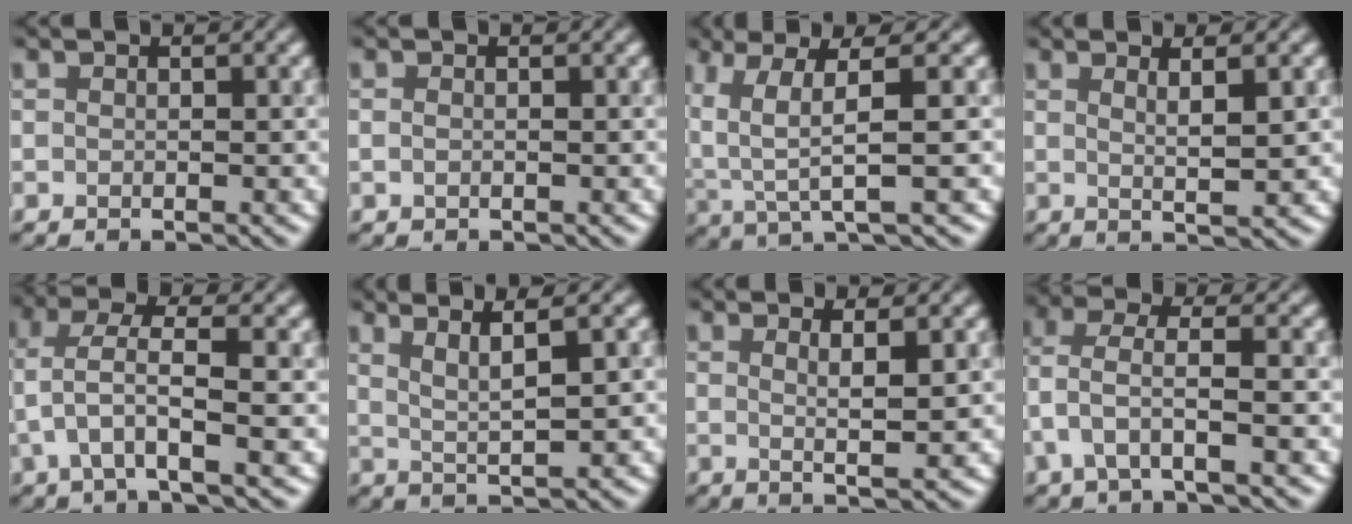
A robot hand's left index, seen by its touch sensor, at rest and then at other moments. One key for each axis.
{"total": 0.6, "fx": -0.1, "fy": 0.4, "fz": 0.4, "tx": -0.009, "ty": -0.002, "tz": -0.001}
{"total": 5.1, "fx": 1.2, "fy": 1.0, "fz": 4.8, "tx": -0.101, "ty": -0.002, "tz": 0.028}
{"total": 2.9, "fx": 1.0, "fy": 0.6, "fz": 2.7, "tx": -0.038, "ty": 0.006, "tz": 0.014}
{"total": 4.0, "fx": -0.2, "fy": 0.9, "fz": 3.9, "tx": -0.083, "ty": 0.016, "tz": -0.005}
{"total": 3.5, "fx": 1.6, "fy": 0.5, "fz": 3.0, "tx": -0.050, "ty": 0.002, "tz": 0.037}
{"total": 3.2, "fx": 0.7, "fy": 0.6, "fz": 3.0, "tx": -0.046, "ty": -0.001, "tz": 0.013}
{"total": 3.2, "fx": -0.3, "fy": 1.1, "fz": 3.0, "tx": -0.072, "ty": 0.012, "tz": -0.009}